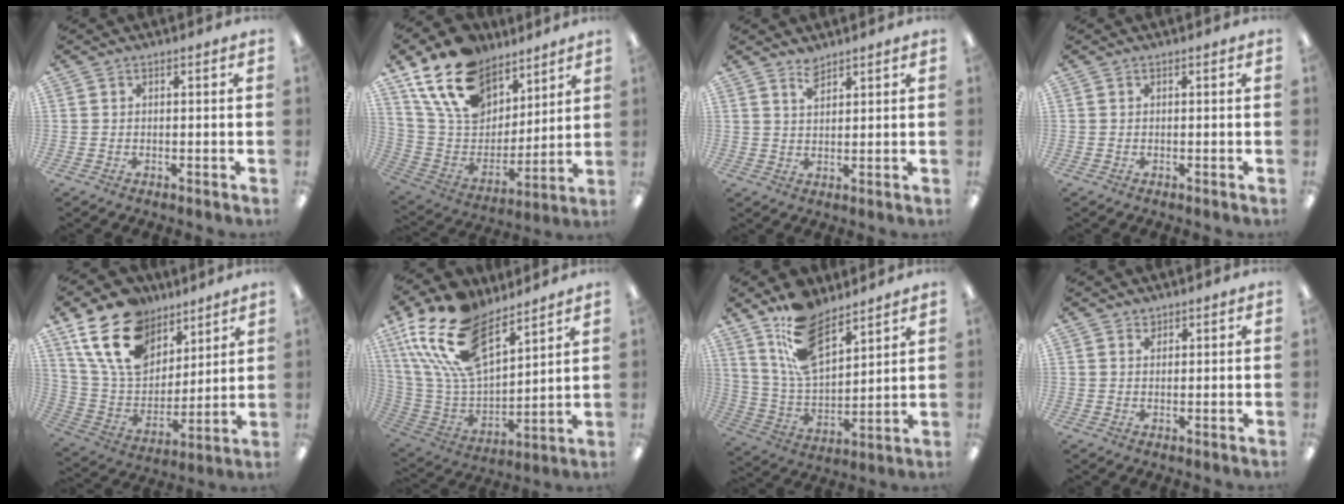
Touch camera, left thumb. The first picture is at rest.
{"total": 19.9, "force": [13.4, 12.1, 8.6], "torque": [-0.173, -0.071, 0.250]}
{"total": 3.4, "force": [2.9, 1.3, 1.3], "torque": [-0.021, -0.008, 0.052]}
{"total": 0.0}
{"total": 20.1, "force": [12.1, 12.8, 9.7], "torque": [-0.184, -0.048, 0.227]}
{"total": 22.6, "force": [14.4, 11.3, 13.3], "torque": [-0.285, -0.075, 0.264]}
{"total": 15.3, "force": [10.9, 7.0, 8.2], "torque": [-0.176, -0.046, 0.205]}
{"total": 1.6, "force": [1.4, 0.9, 0.2], "torque": [0.005, -0.004, 0.025]}